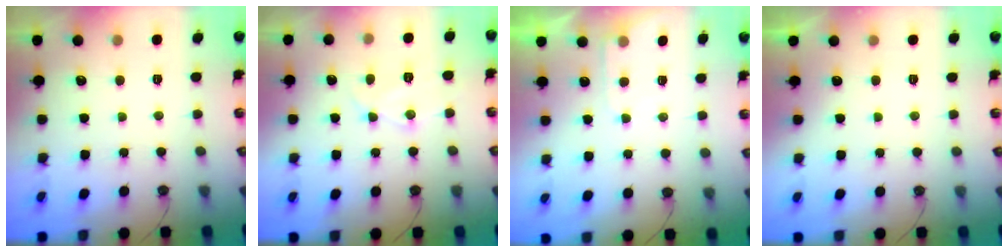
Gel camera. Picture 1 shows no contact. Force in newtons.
{"total": 10.2, "press": 10.2, "slide": 0.5}
{"total": 4.9, "press": 4.9, "slide": 0.6}
{"total": 0.0}